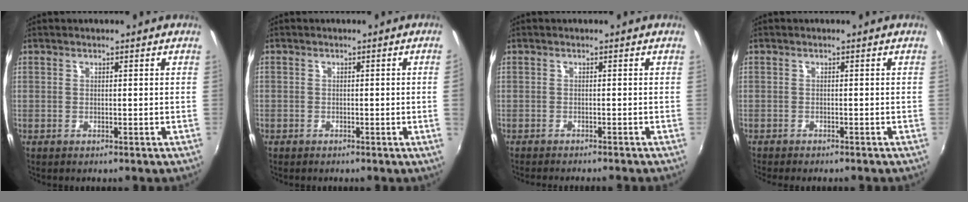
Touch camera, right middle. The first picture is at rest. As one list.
[{"total": 0.8, "force": [-0.4, -0.2, 0.6], "torque": [-0.016, -0.001, -0.011]}, {"total": 3.5, "force": [-3.2, 0.2, 1.3], "torque": [-0.032, -0.015, -0.054]}, {"total": 2.7, "force": [-2.4, 0.5, 1.0], "torque": [-0.027, -0.014, -0.040]}]